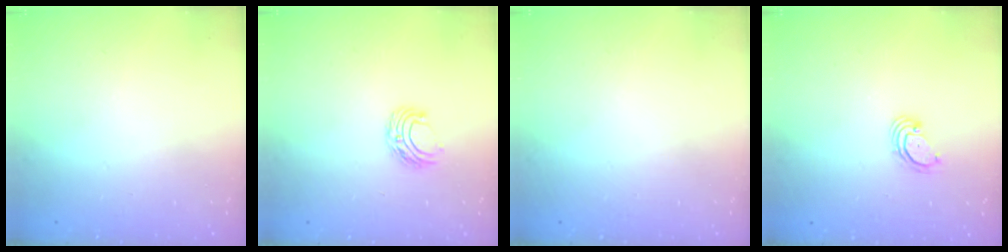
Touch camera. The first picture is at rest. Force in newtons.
{"total": 6.2, "press": 6.2, "slide": 0.5}
{"total": 0.0}
{"total": 3.0, "press": 3.0, "slide": 0.3}